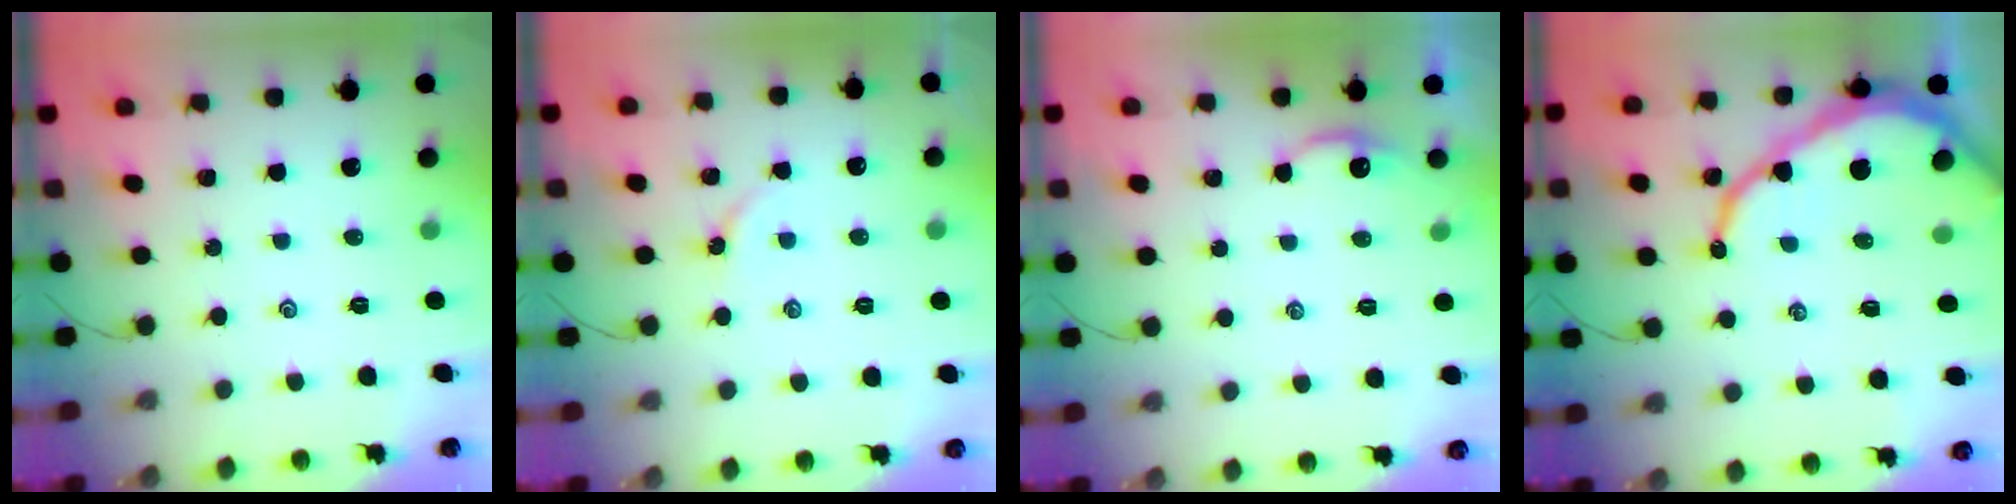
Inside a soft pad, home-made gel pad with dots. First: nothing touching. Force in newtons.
{"total": 3.0, "press": 2.9, "slide": 0.4}
{"total": 2.6, "press": 2.6, "slide": 0.3}
{"total": 14.0, "press": 14.0, "slide": 1.2}